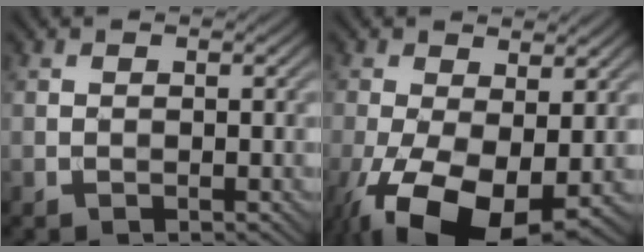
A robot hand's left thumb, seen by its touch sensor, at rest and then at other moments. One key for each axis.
{"total": 12.5, "fx": -4.1, "fy": 6.0, "fz": 10.3, "tx": -0.217, "ty": -0.023, "tz": -0.061}